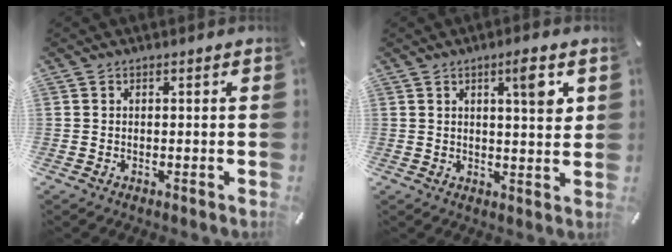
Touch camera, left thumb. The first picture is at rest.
{"total": 6.6, "force": [2.8, 1.3, 5.8], "torque": [-0.078, -0.013, 0.037]}